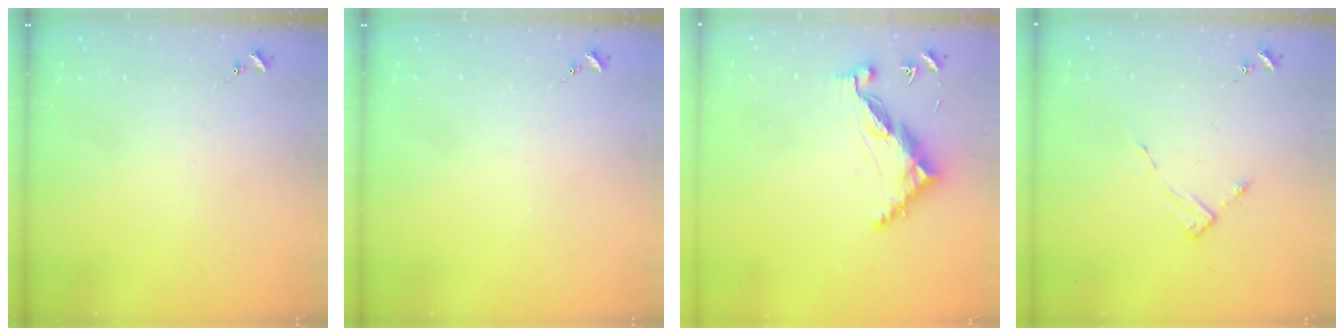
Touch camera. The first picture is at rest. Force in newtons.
{"total": 0.0}
{"total": 9.0, "press": 9.0, "slide": 0.8}
{"total": 2.6, "press": 2.6, "slide": 0.3}